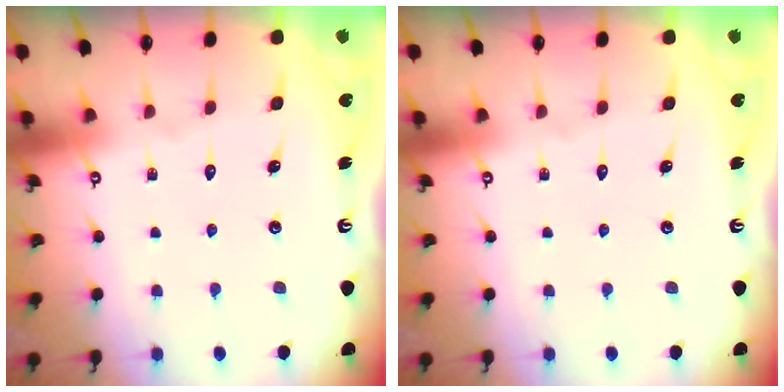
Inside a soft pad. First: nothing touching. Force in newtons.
{"total": 0.0}